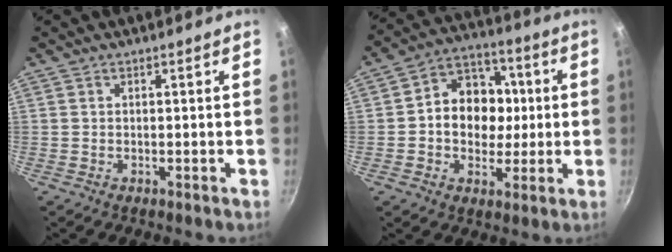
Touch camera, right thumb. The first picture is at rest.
{"total": 13.7, "force": [0.4, 11.1, 8.0], "torque": [-0.080, 0.018, -0.008]}